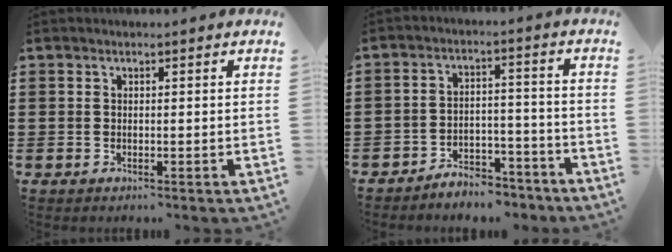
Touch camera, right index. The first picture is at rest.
{"total": 4.7, "force": [-4.5, 1.1, 0.4], "torque": [-0.009, 0.014, -0.091]}